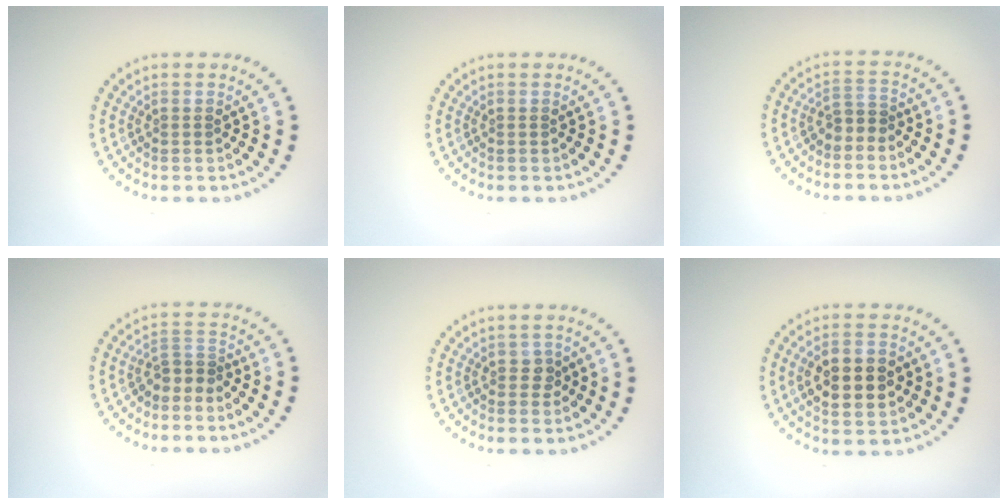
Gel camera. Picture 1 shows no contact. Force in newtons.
{"total": 0.0}
{"total": 1.5, "press": 1.0, "slide": 1.1}
{"total": 1.9, "press": 1.2, "slide": 1.5}
{"total": 1.0, "press": 0.9, "slide": 0.4}
{"total": 5.0, "press": 5.0, "slide": 0.3}